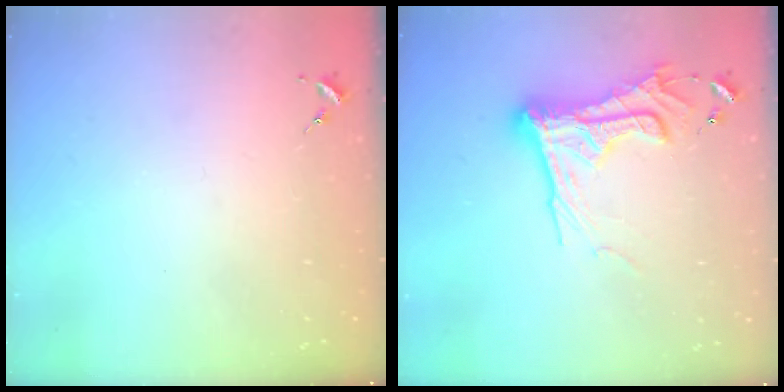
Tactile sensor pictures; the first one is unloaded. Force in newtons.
{"total": 17.7, "press": 17.7, "slide": 1.3}